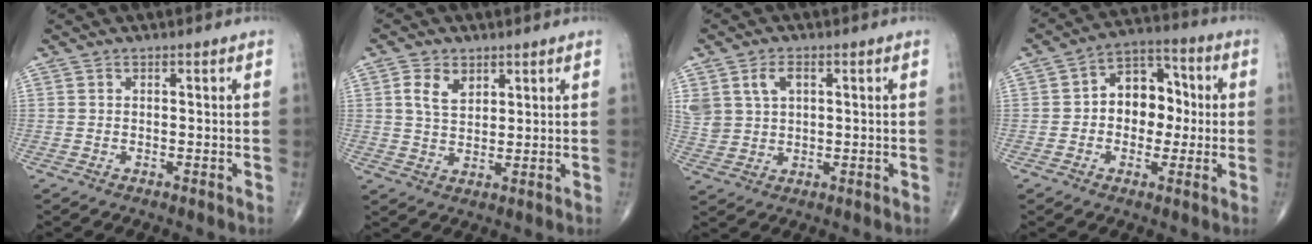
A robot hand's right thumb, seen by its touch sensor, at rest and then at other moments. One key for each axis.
{"total": 5.2, "fx": 2.4, "fy": 3.3, "fz": 3.2, "tx": -0.047, "ty": -0.013, "tz": 0.045}
{"total": 7.0, "fx": 2.7, "fy": 4.8, "fz": 4.3, "tx": -0.086, "ty": -0.004, "tz": 0.062}
{"total": 11.1, "fx": 0.3, "fy": 8.0, "fz": 7.6, "tx": -0.069, "ty": 0.031, "tz": -0.005}